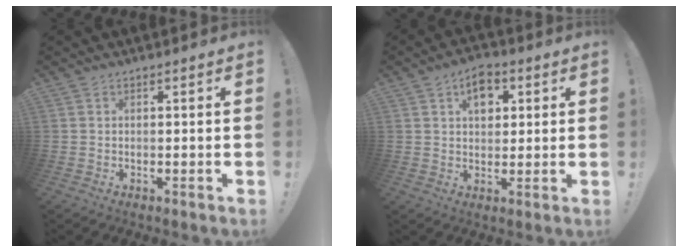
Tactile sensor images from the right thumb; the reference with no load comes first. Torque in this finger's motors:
{"motor_torque": [0.01, 0.04, 0.34, 0.14, 0.14]}